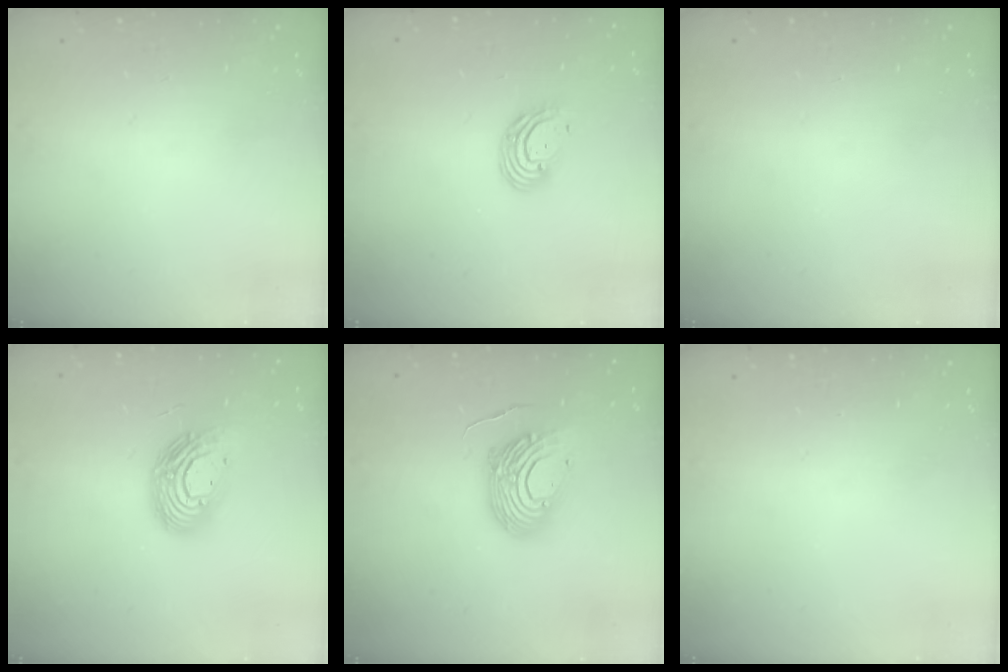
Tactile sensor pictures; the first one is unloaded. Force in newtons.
{"total": 7.2, "press": 7.1, "slide": 1.6}
{"total": 0.0}
{"total": 12.9, "press": 12.9, "slide": 1.2}
{"total": 12.9, "press": 12.9, "slide": 1.2}
{"total": 0.0}